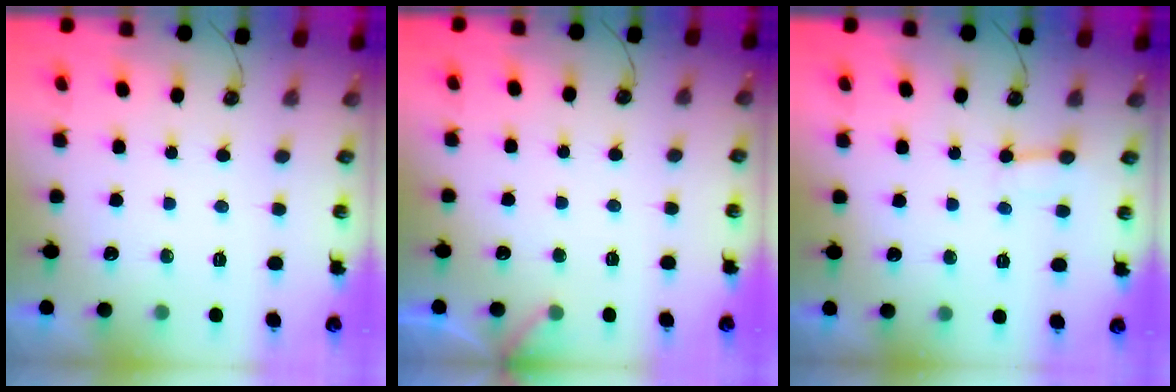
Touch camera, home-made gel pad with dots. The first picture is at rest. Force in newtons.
{"total": 5.2, "press": 5.2, "slide": 0.3}
{"total": 6.8, "press": 6.8, "slide": 0.6}